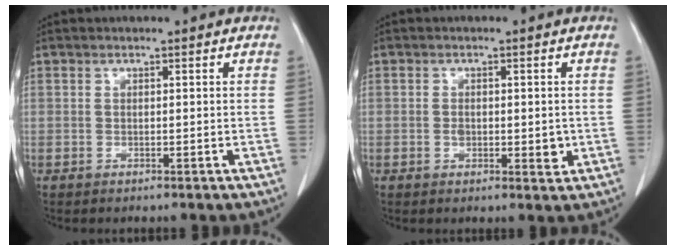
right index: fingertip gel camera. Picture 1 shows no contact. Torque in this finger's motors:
{"motor_torque": [0.04, 0.01, 0.03, 0.01]}